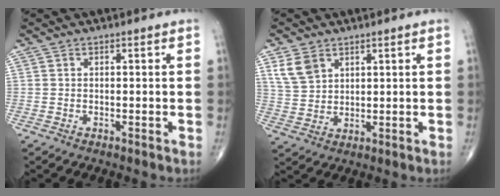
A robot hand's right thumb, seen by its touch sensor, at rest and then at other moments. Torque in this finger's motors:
{"motor_torque": [-0.86, 0.89, 0.37, 0.31, 0.01]}